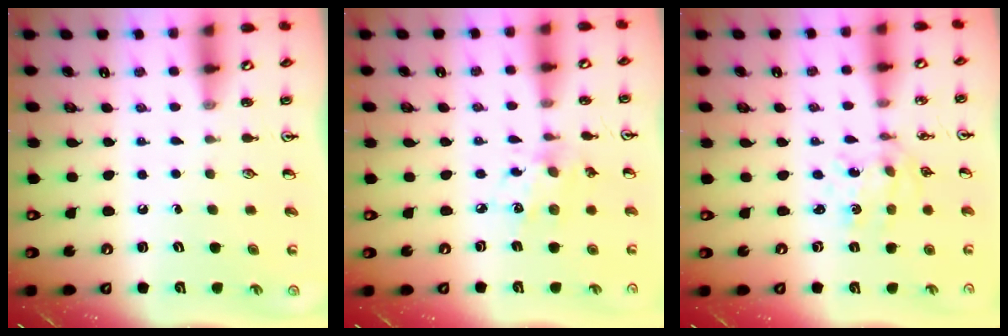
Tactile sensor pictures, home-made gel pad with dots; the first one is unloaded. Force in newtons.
{"total": 7.3, "press": 7.2, "slide": 0.5}
{"total": 2.6, "press": 2.4, "slide": 0.9}